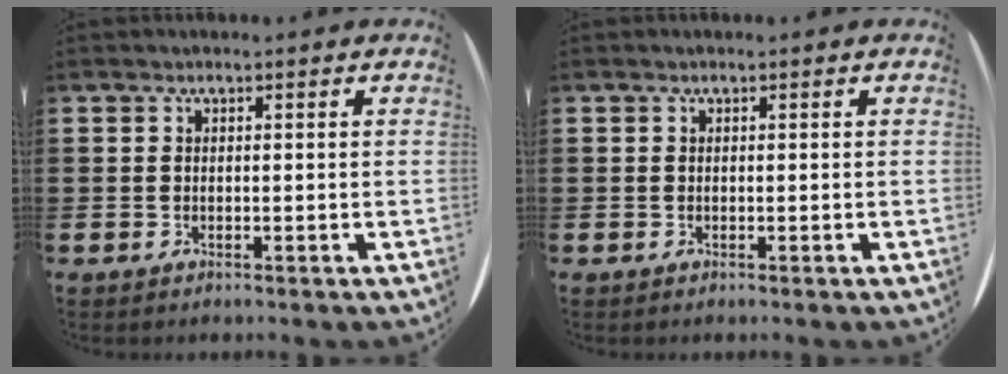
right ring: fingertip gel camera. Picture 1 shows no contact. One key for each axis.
{"total": 0.0}